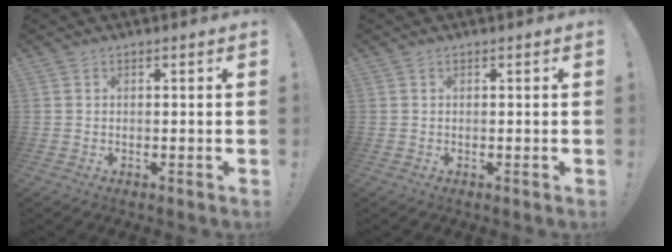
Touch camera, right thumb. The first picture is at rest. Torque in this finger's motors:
{"motor_torque": [0.01, 0.01, 0.00, 0.00, 0.04]}